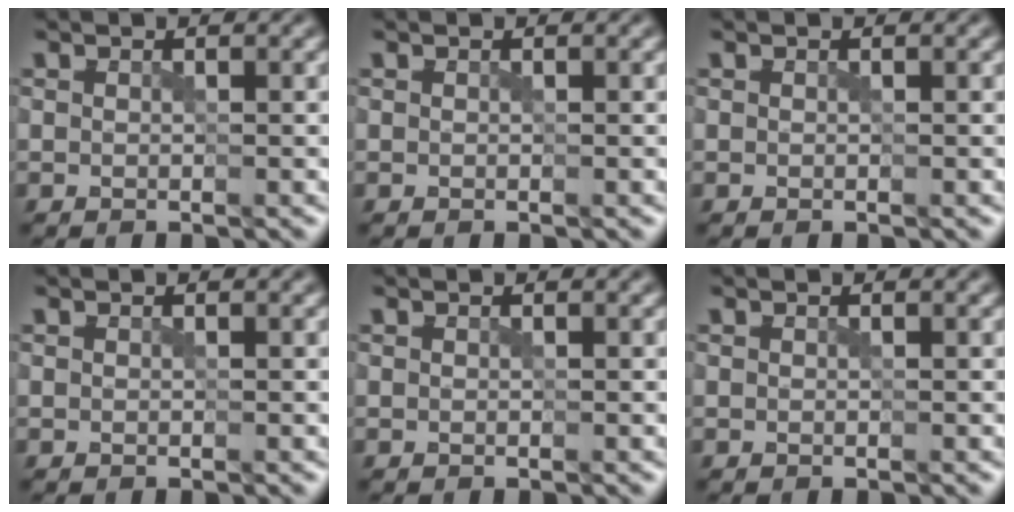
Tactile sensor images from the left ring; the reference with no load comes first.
{"total": 0.0}
{"total": 0.0}
{"total": 0.0}
{"total": 0.0}
{"total": 0.0}